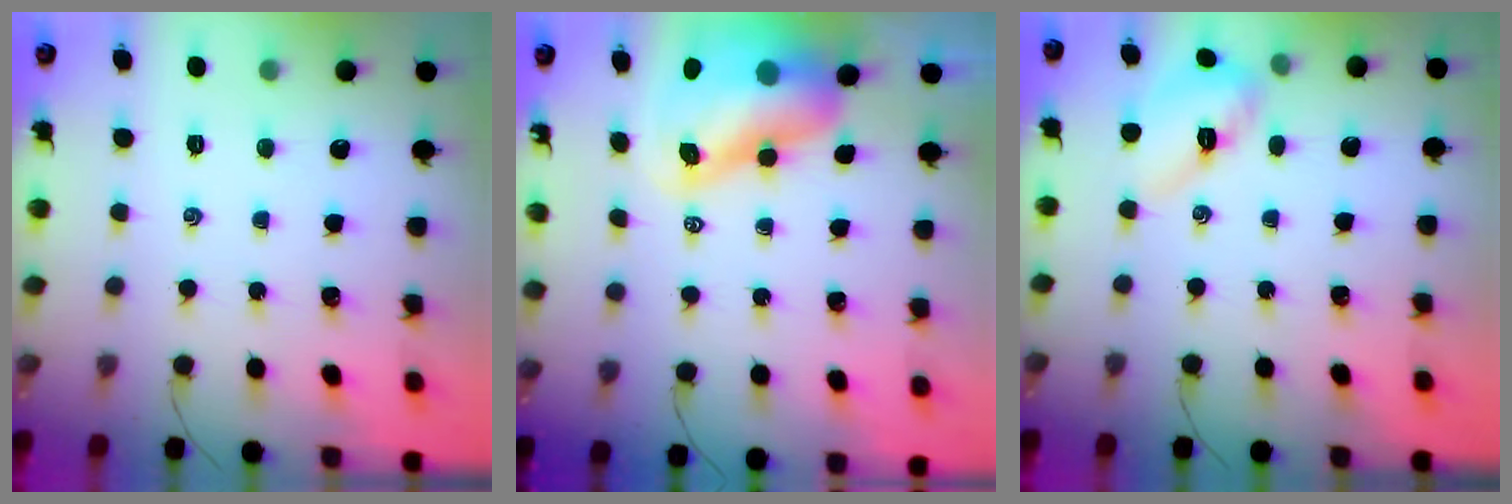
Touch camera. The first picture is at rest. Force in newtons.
{"total": 12.0, "press": 11.5, "slide": 3.6}
{"total": 7.8, "press": 7.7, "slide": 0.3}